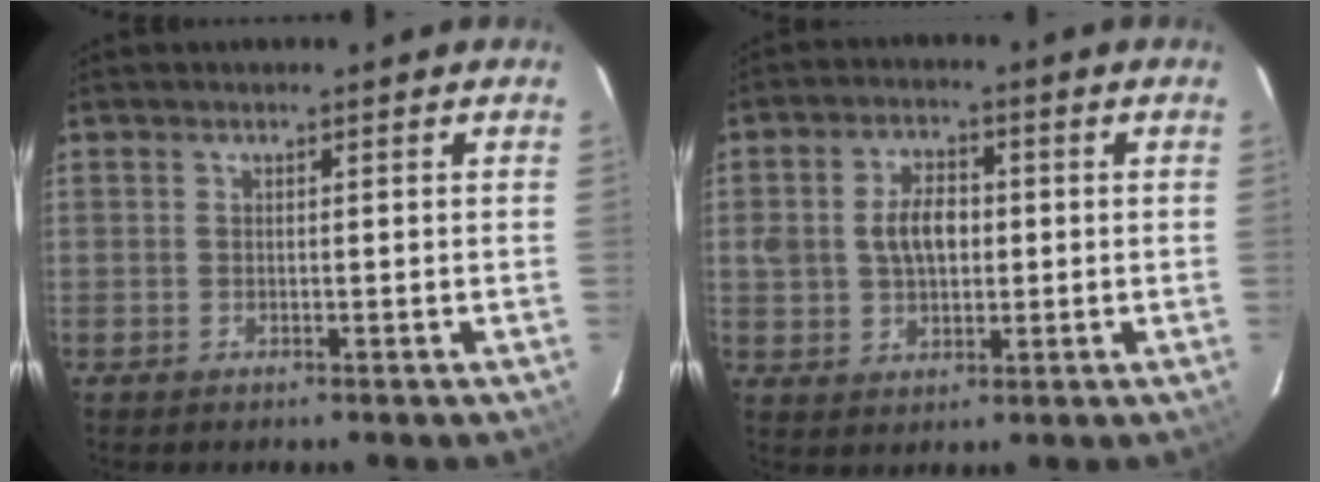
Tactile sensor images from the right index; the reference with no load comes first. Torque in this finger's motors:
{"motor_torque": [0.23, 0.03, 0.19, 0.09]}